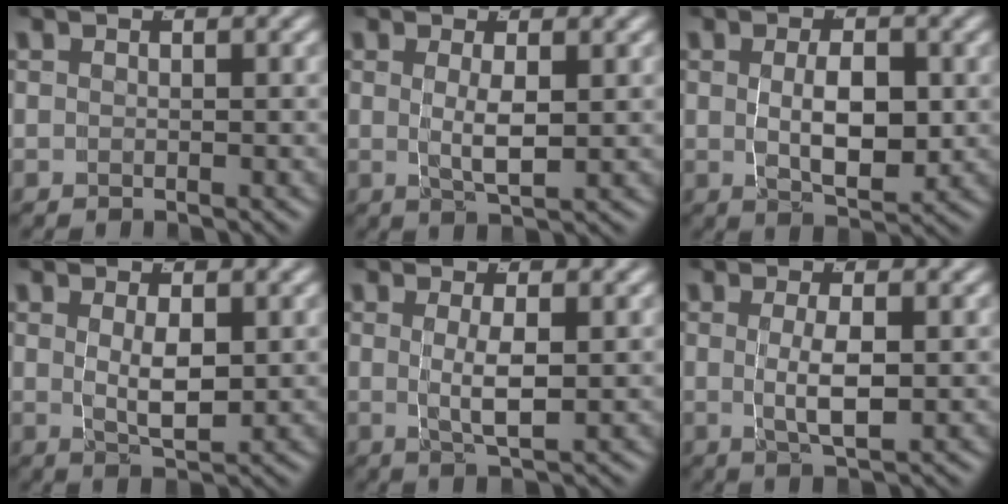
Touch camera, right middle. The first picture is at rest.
{"total": 2.7, "force": [0.1, 0.2, 2.7], "torque": [-0.053, -0.015, 0.013]}
{"total": 4.7, "force": [-0.1, 1.9, 4.3], "torque": [-0.072, -0.020, 0.009]}
{"total": 3.2, "force": [0.3, 0.8, 3.1], "torque": [-0.052, -0.017, 0.018]}
{"total": 3.1, "force": [0.0, 0.3, 3.1], "torque": [-0.061, -0.016, 0.010]}
{"total": 3.3, "force": [-0.2, 0.5, 3.3], "torque": [-0.065, -0.015, 0.007]}